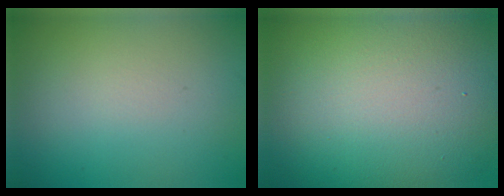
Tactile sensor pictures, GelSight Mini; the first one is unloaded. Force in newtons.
{"total": 18.0, "press": 18.0, "slide": 0.8}